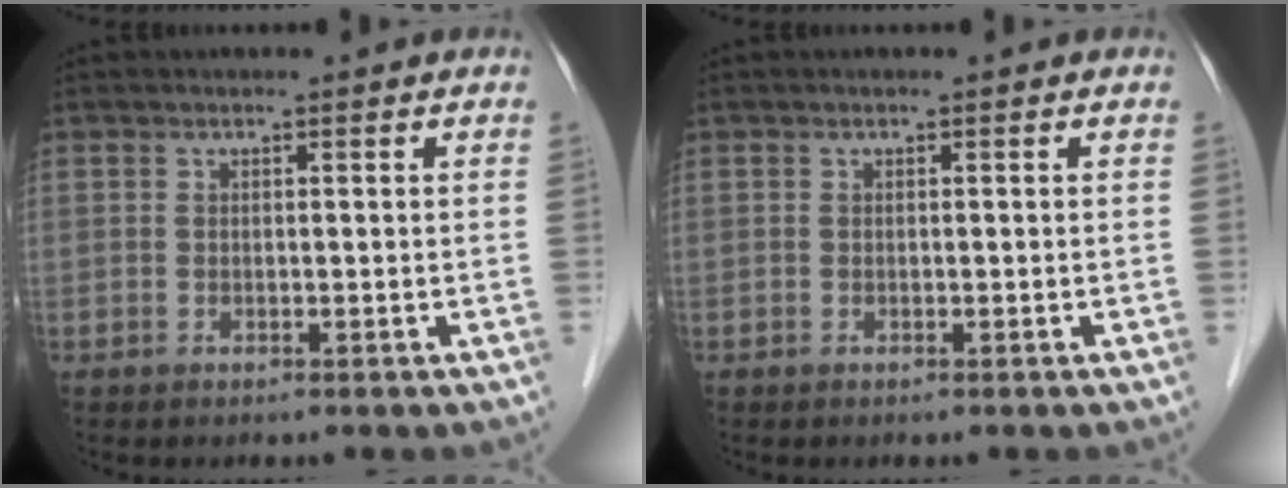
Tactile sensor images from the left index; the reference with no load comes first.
{"total": 0.0}